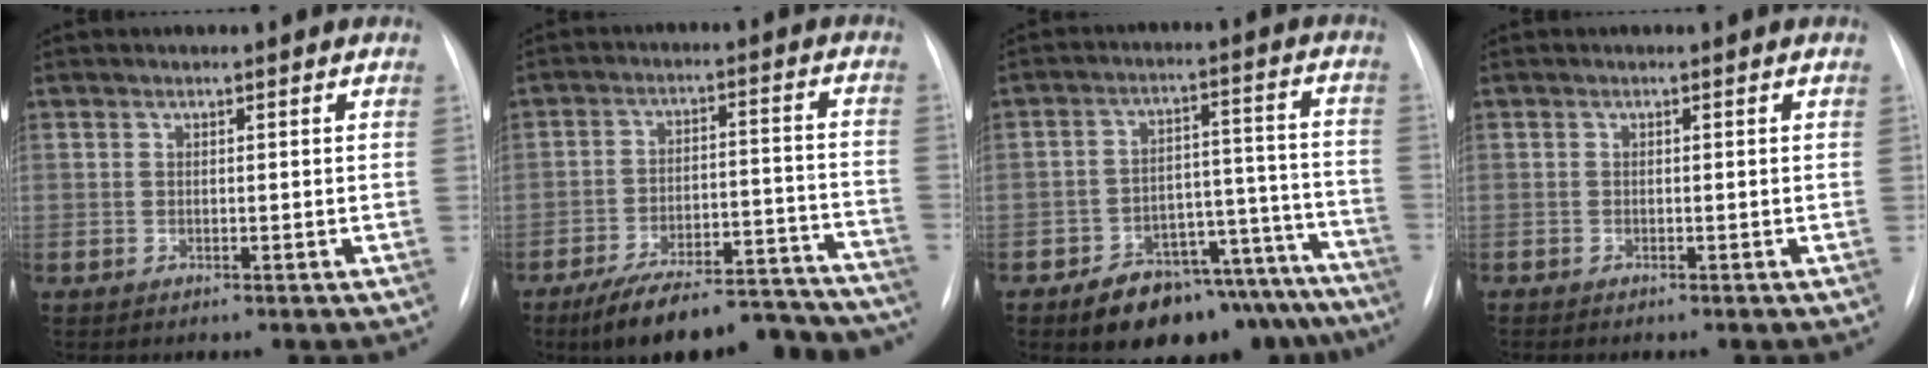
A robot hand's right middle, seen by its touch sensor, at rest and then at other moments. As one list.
[{"total": 23.1, "force": [-20.3, 6.3, 9.1], "torque": [-0.096, 0.029, -0.281]}, {"total": 16.7, "force": [-13.5, 7.2, 6.7], "torque": [-0.034, 0.059, -0.181]}, {"total": 0.0}]